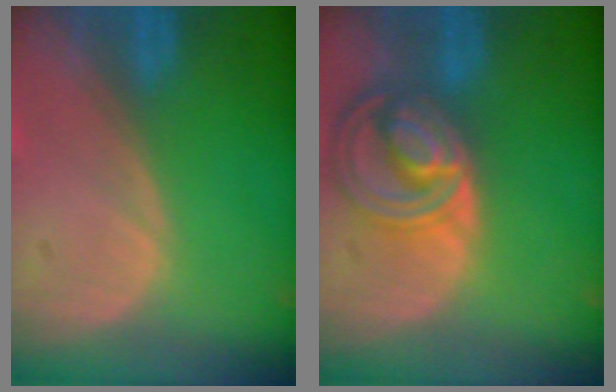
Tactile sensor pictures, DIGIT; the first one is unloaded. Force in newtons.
{"total": 8.6, "press": 7.4, "slide": 4.4}